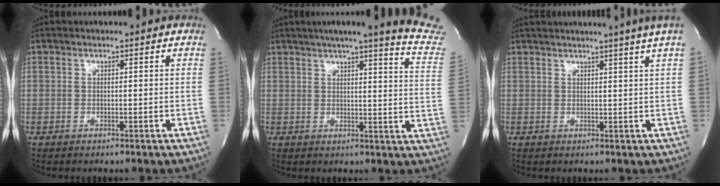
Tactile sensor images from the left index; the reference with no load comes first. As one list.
[{"total": 18.3, "force": [16.0, -0.3, 8.8], "torque": [-0.110, -0.064, 0.173]}, {"total": 6.4, "force": [5.1, -1.9, 3.4], "torque": [-0.042, 0.003, 0.052]}]